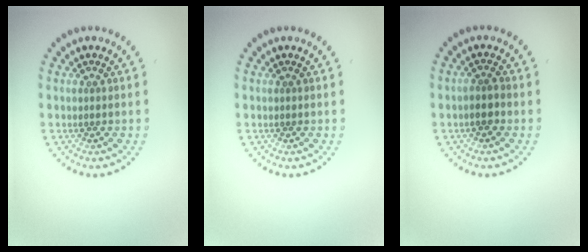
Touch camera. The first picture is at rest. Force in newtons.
{"total": 0.0}
{"total": 1.5, "press": 1.3, "slide": 0.6}